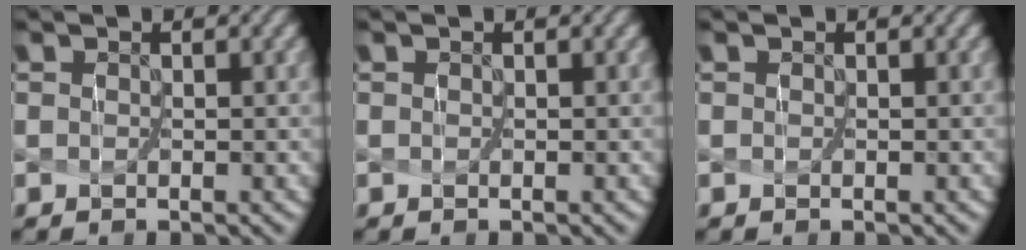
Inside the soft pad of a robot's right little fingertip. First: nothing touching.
{"total": 0.0}
{"total": 0.0}